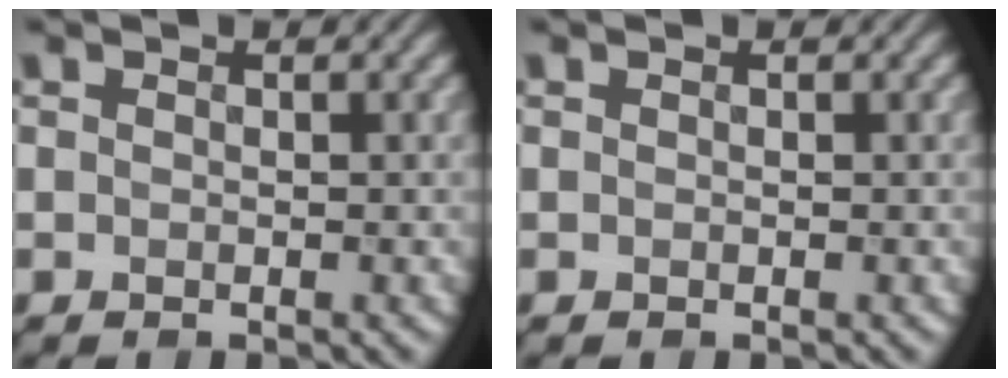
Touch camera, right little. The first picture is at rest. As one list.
[{"total": 0.0}]